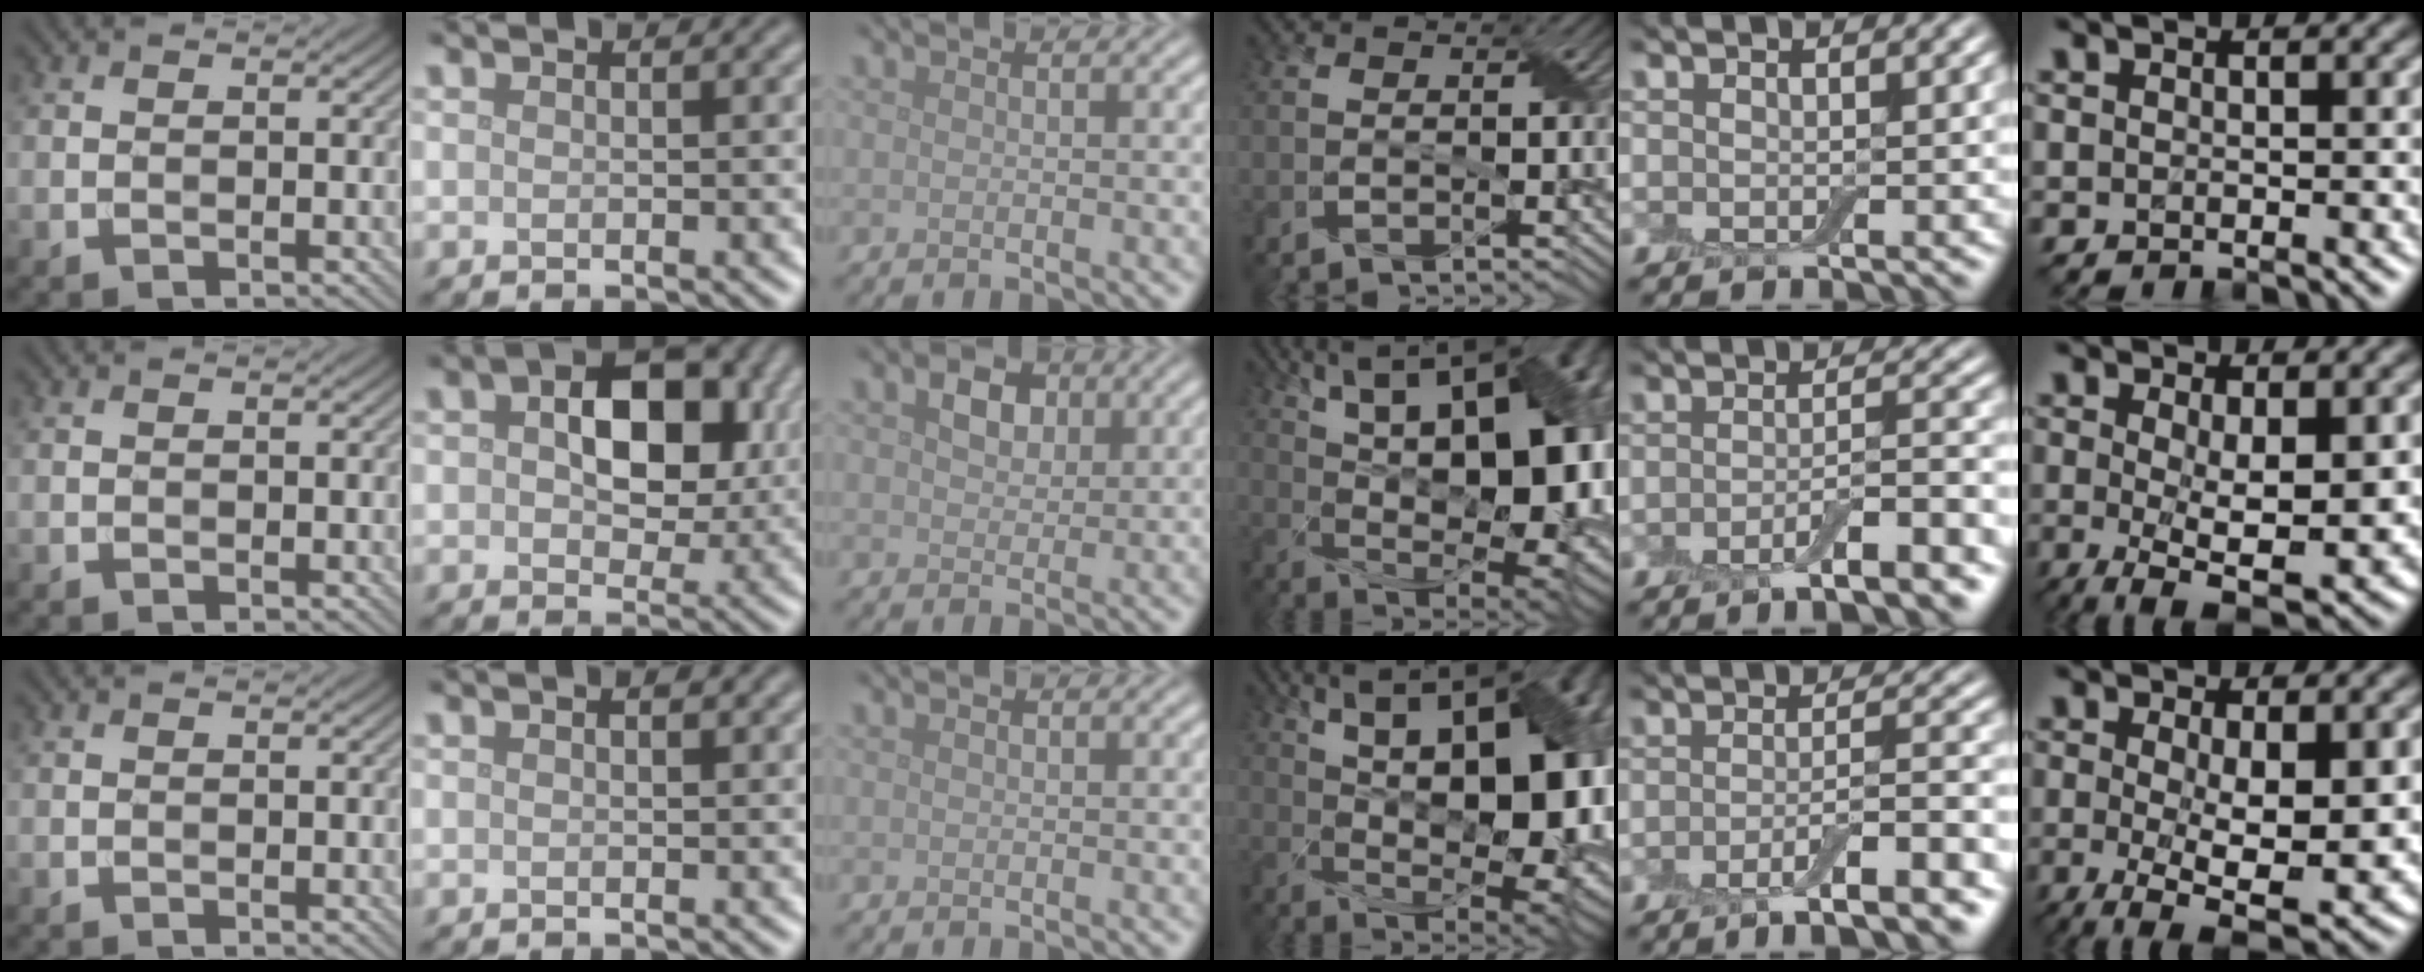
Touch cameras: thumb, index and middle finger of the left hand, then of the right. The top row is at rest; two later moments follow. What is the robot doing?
{"motion": "wrap", "object": "adhesive wrap"}